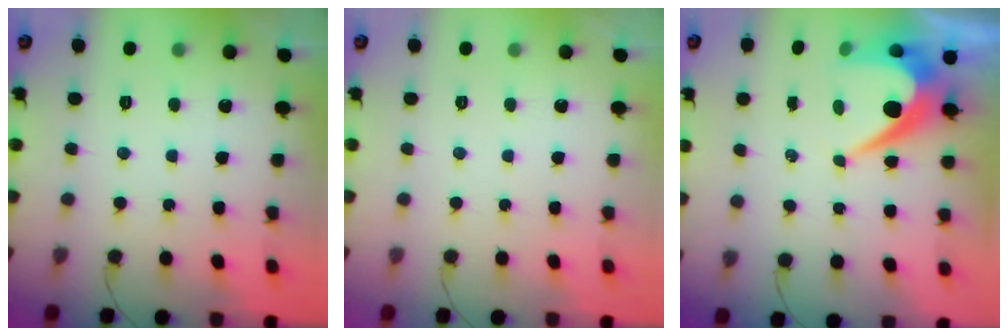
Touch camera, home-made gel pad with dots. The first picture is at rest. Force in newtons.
{"total": 0.0}
{"total": 7.8, "press": 7.7, "slide": 0.5}